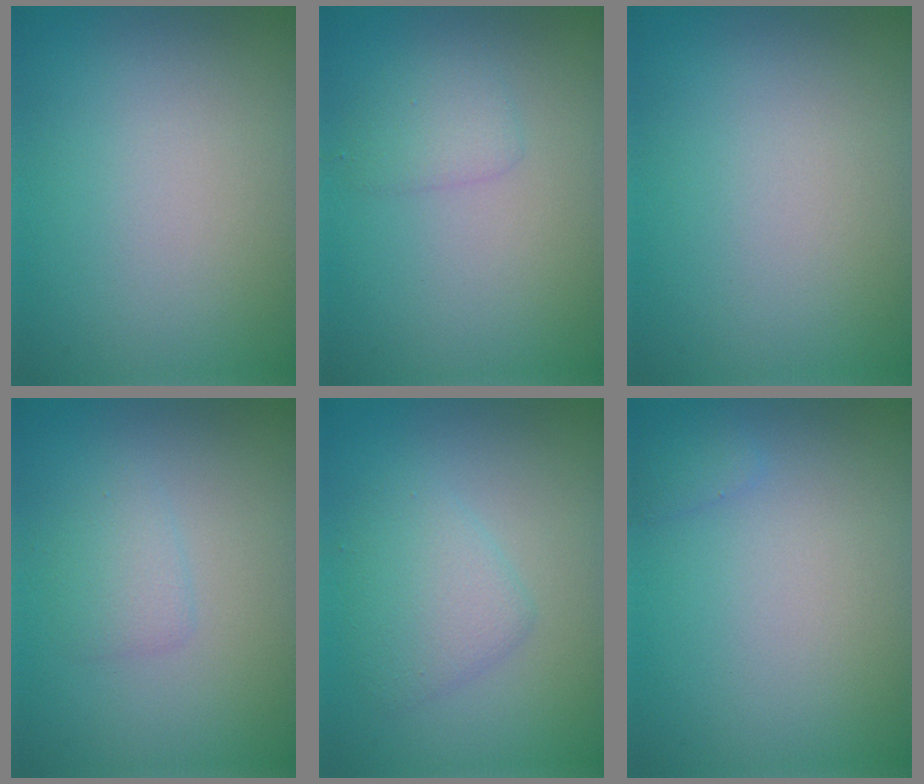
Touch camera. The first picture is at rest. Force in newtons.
{"total": 1.6, "press": 1.6, "slide": 0.1}
{"total": 0.0}
{"total": 1.5, "press": 1.5, "slide": 0.1}
{"total": 2.8, "press": 2.8, "slide": 0.2}
{"total": 0.8, "press": 0.8, "slide": 0.0}